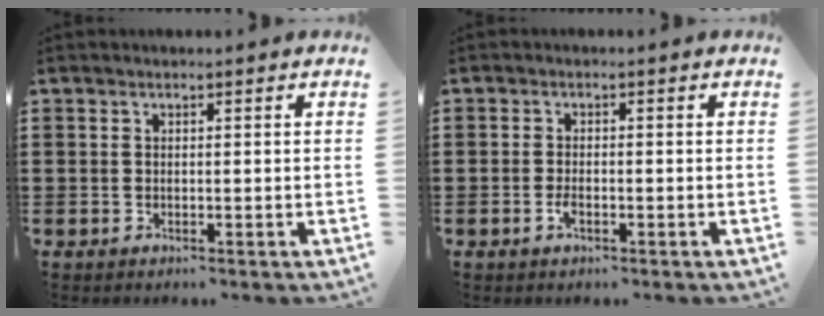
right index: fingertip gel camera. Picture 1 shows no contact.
{"total": 1.6, "force": [-0.7, 0.6, 1.4], "torque": [-0.034, -0.005, -0.014]}